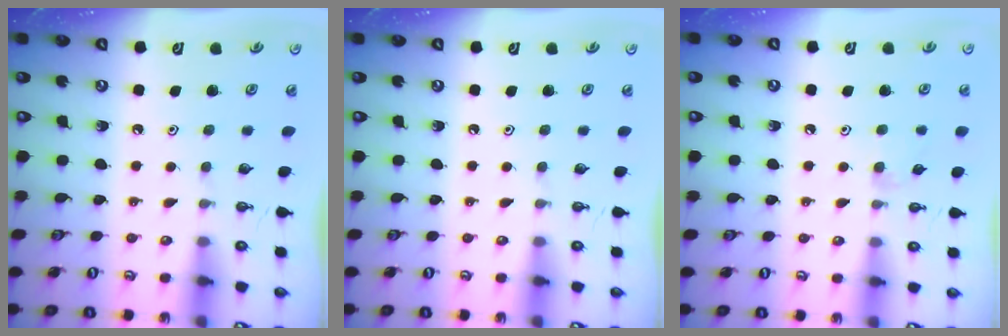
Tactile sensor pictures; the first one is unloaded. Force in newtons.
{"total": 0.0}
{"total": 4.1, "press": 4.1, "slide": 0.6}